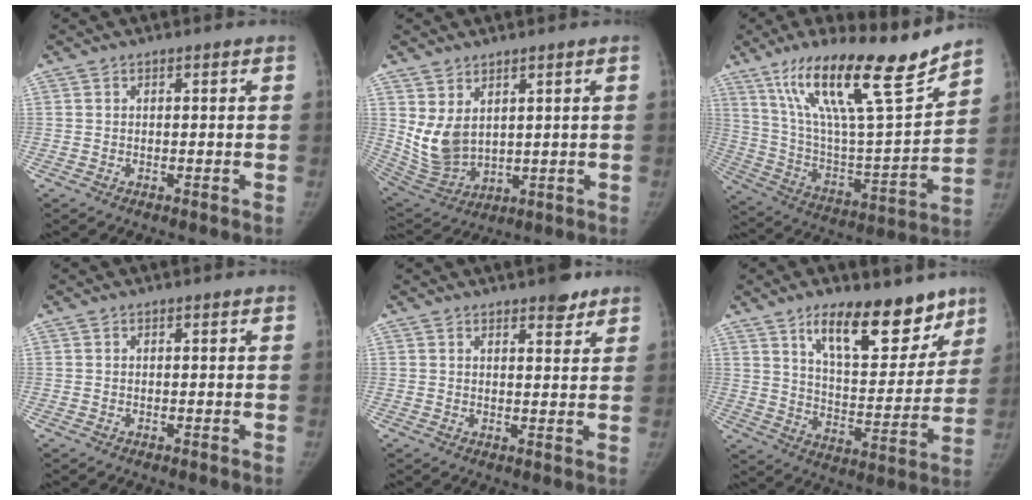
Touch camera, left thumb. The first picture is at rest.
{"total": 9.1, "force": [3.2, 5.6, 6.3], "torque": [-0.111, -0.025, 0.087]}
{"total": 25.4, "force": [17.5, 4.6, 17.8], "torque": [-0.279, -0.070, 0.309]}
{"total": 0.0}
{"total": 4.6, "force": [3.3, 1.6, 2.7], "torque": [-0.021, -0.019, 0.044]}
{"total": 18.6, "force": [12.3, 7.8, 11.4], "torque": [-0.111, -0.077, 0.197]}